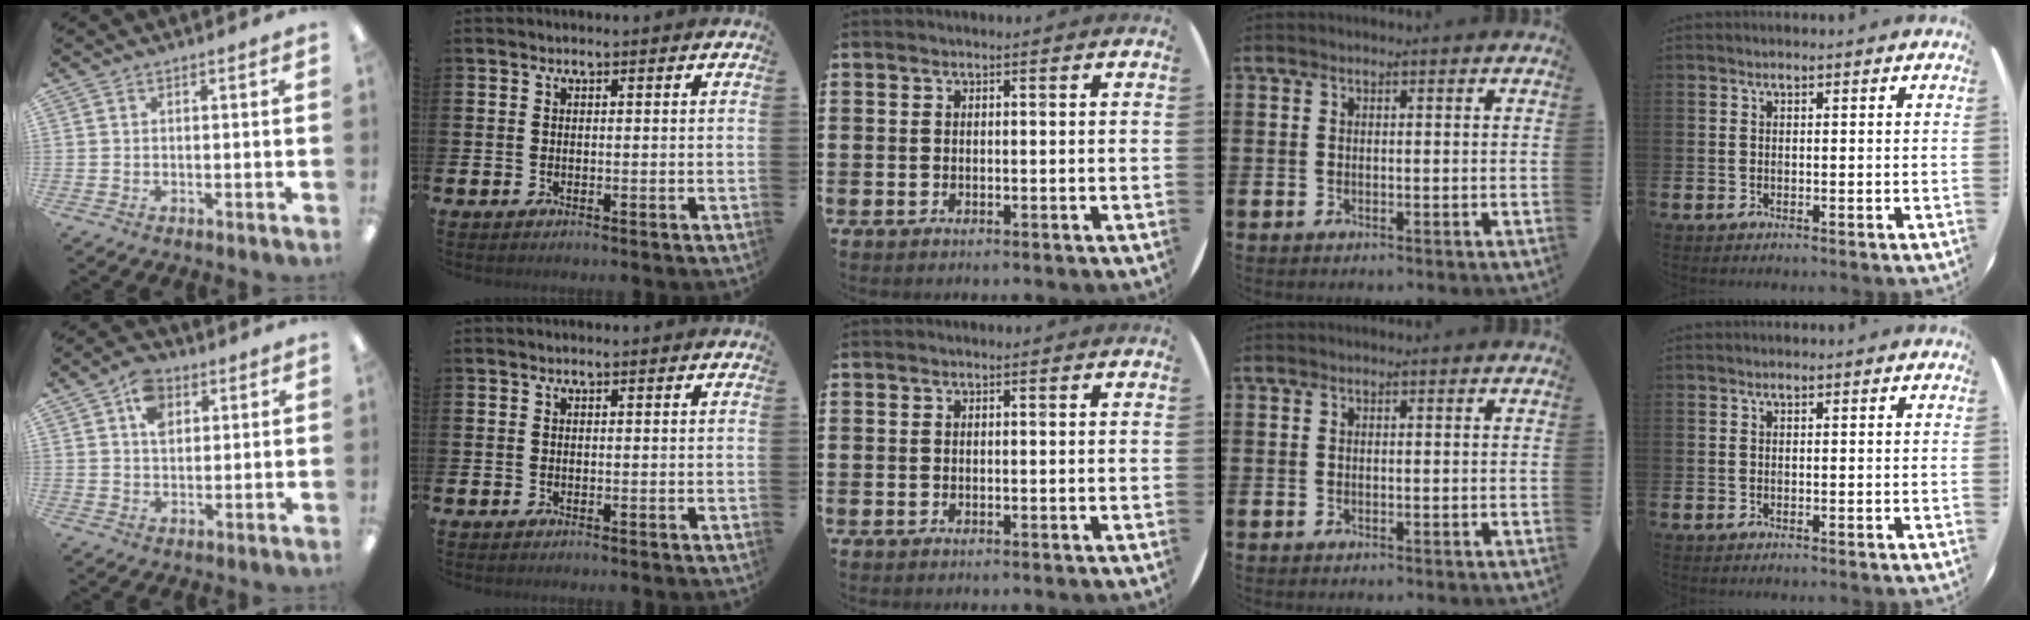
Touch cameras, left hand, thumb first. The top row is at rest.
{"thumb": {"total": 7.2, "force": [3.1, 5.1, 4.1], "torque": [-0.069, 0.004, 0.055]}}